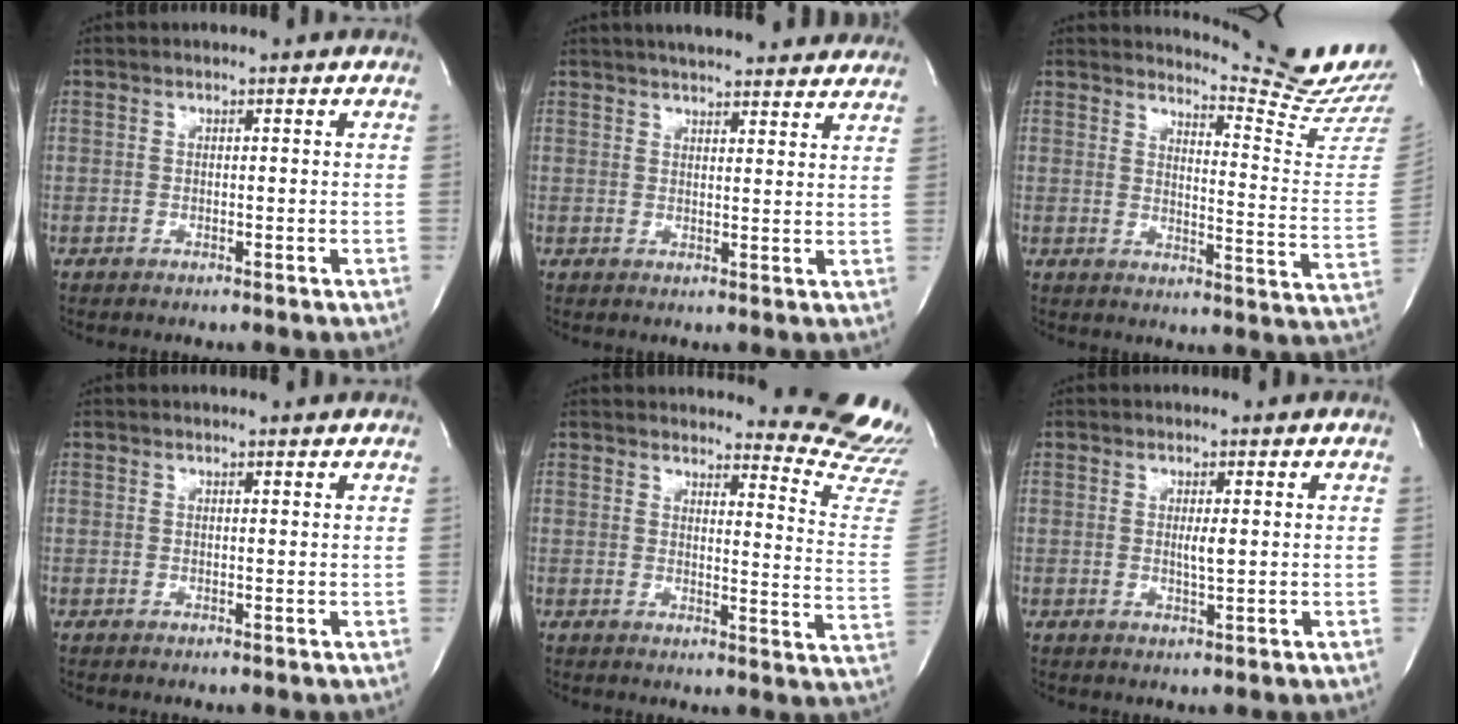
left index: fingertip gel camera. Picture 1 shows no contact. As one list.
[{"total": 17.3, "force": [15.6, 2.9, 7.0], "torque": [-0.095, 0.023, 0.192]}, {"total": 14.5, "force": [14.1, -2.3, 2.5], "torque": [-0.037, -0.142, 0.161]}, {"total": 1.4, "force": [1.4, -0.1, 0.1], "torque": [-0.010, -0.004, 0.012]}, {"total": 13.2, "force": [13.2, -0.2, 1.4], "torque": [0.007, -0.160, 0.115]}, {"total": 1.6, "force": [0.0, 0.0, 1.6], "torque": [-0.035, -0.007, 0.001]}]